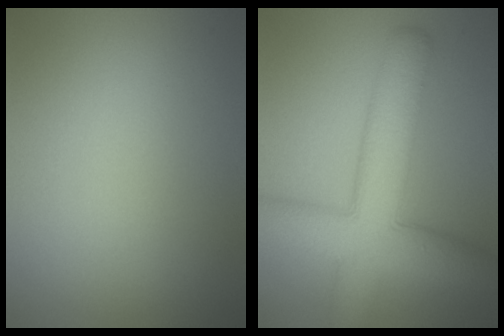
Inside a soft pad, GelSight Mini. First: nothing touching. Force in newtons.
{"total": 8.6, "press": 8.6, "slide": 0.3}